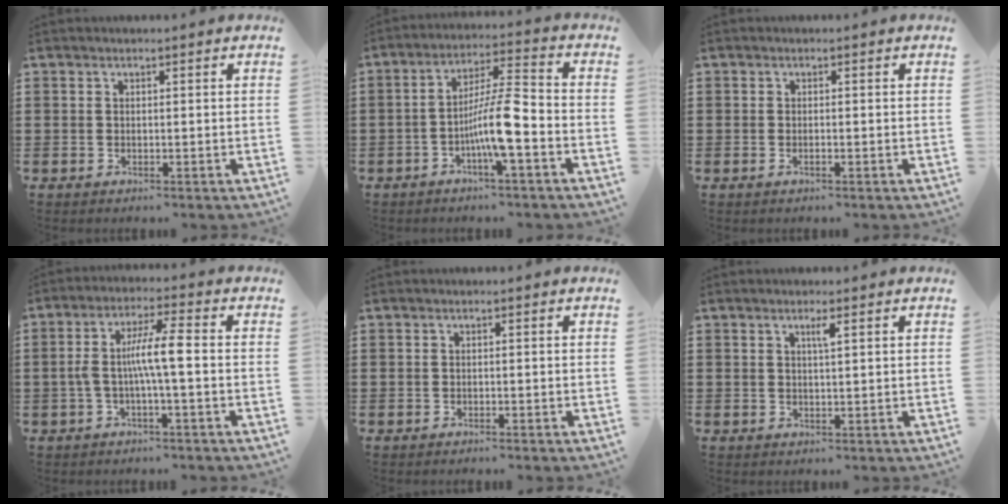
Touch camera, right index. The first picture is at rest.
{"total": 8.9, "force": [-3.2, 1.3, 8.2], "torque": [-0.158, -0.001, -0.063]}
{"total": 0.5, "force": [-0.2, 0.0, 0.5], "torque": [-0.009, -0.003, -0.003]}
{"total": 7.1, "force": [-0.7, 0.9, 7.0], "torque": [-0.141, 0.001, -0.023]}
{"total": 0.5, "force": [-0.5, -0.1, 0.1], "torque": [-0.004, -0.002, -0.011]}
{"total": 1.4, "force": [0.7, 0.0, 1.3], "torque": [-0.025, 0.000, 0.011]}